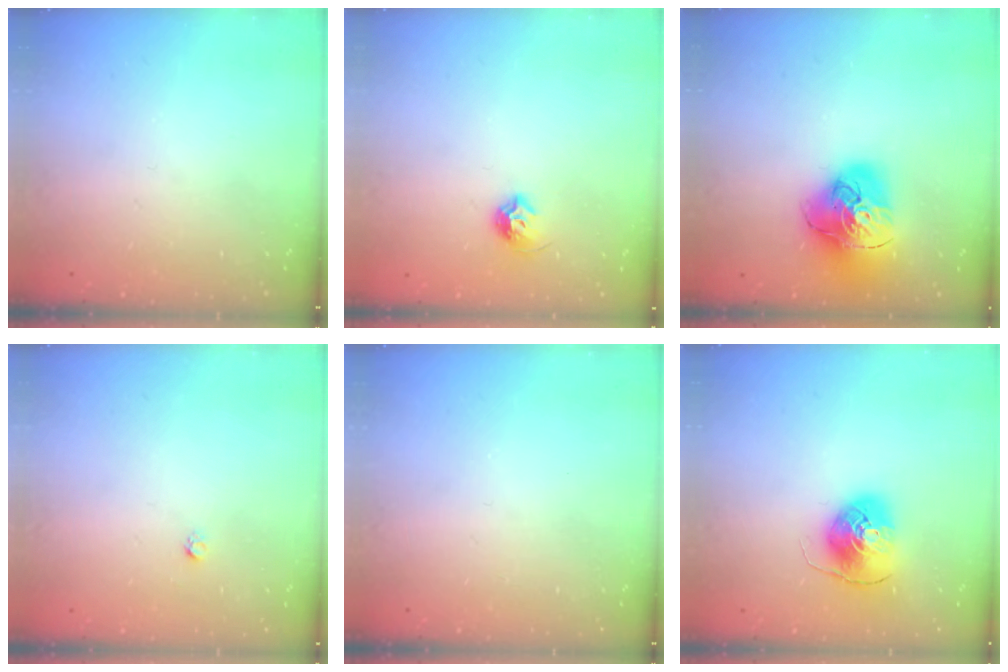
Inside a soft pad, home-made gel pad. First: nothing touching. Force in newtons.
{"total": 7.0, "press": 6.9, "slide": 0.8}
{"total": 18.6, "press": 18.5, "slide": 2.0}
{"total": 1.6, "press": 1.5, "slide": 0.1}
{"total": 0.0}
{"total": 8.1, "press": 8.1, "slide": 0.6}